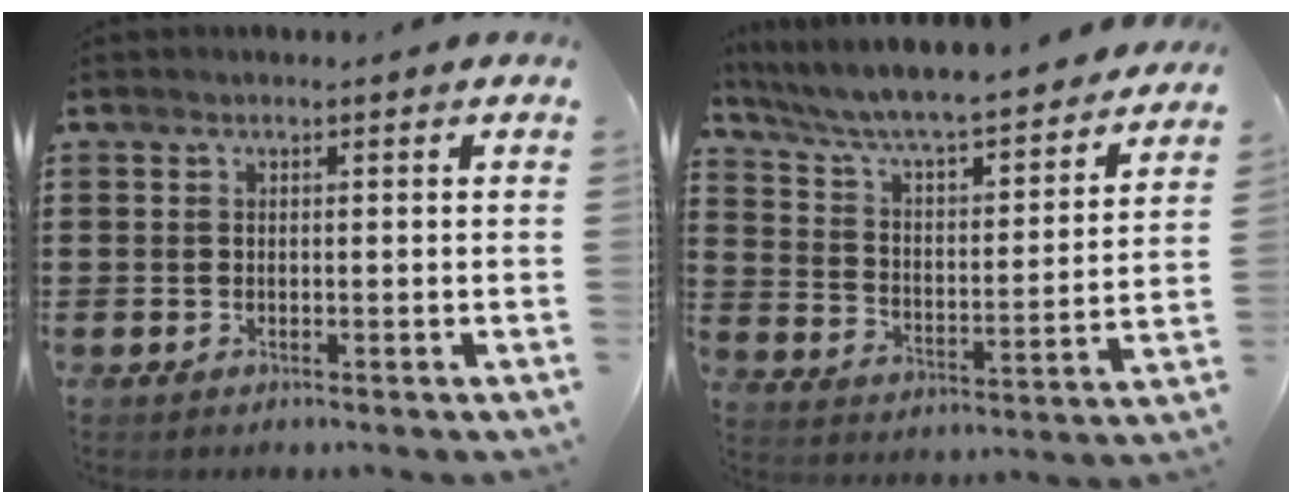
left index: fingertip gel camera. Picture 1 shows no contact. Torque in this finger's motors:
{"motor_torque": [2.15, -0.01, 0.48, 0.21]}